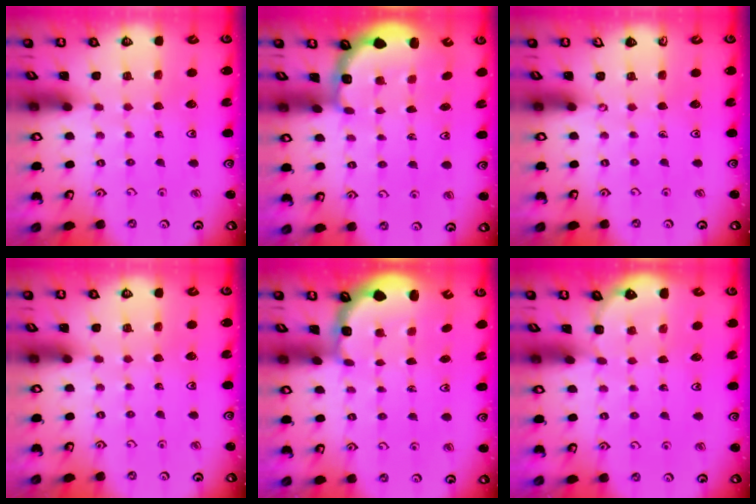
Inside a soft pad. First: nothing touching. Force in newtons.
{"total": 2.8, "press": 2.3, "slide": 1.7}
{"total": 0.0}
{"total": 0.0}
{"total": 2.4, "press": 2.0, "slide": 1.3}
{"total": 3.2, "press": 3.2, "slide": 0.2}